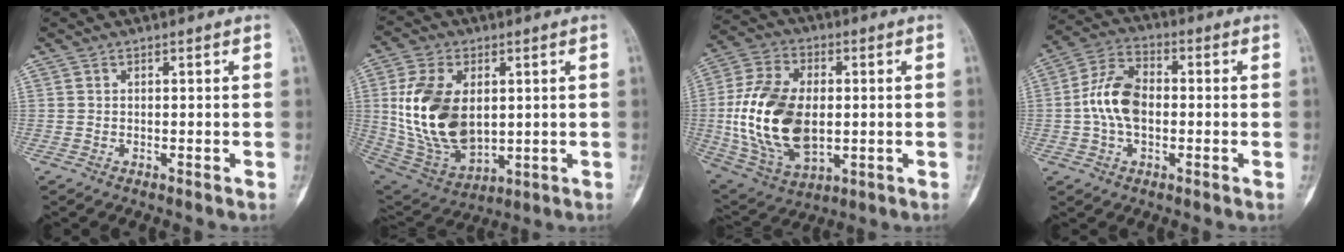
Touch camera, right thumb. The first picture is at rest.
{"total": 19.1, "force": [2.0, 11.8, 14.9], "torque": [-0.277, -0.017, 0.057]}
{"total": 20.6, "force": [-0.6, 12.6, 16.3], "torque": [-0.311, -0.004, 0.004]}
{"total": 10.2, "force": [-0.6, 6.4, 7.9], "torque": [-0.149, 0.026, -0.020]}